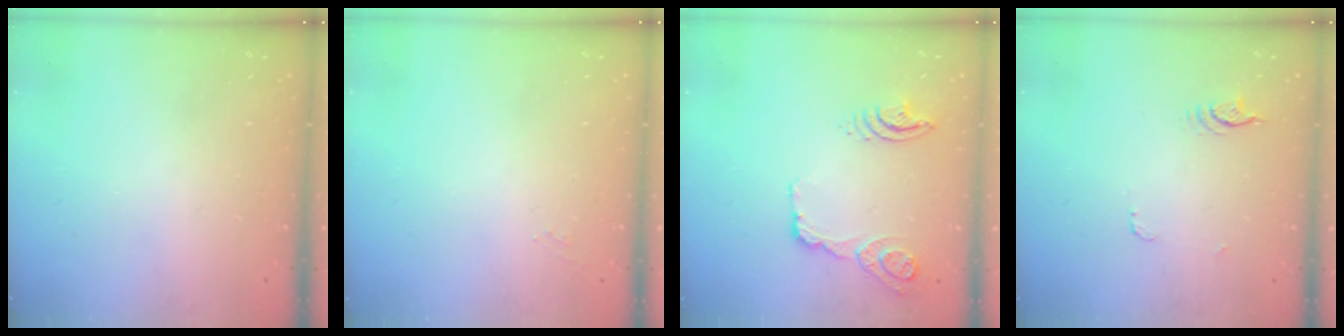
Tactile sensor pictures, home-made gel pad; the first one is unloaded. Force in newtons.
{"total": 5.1, "press": 5.1, "slide": 0.5}
{"total": 21.3, "press": 16.2, "slide": 13.8}
{"total": 3.8, "press": 3.4, "slide": 1.6}